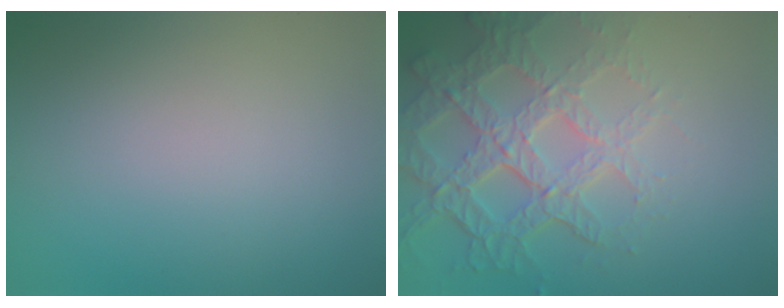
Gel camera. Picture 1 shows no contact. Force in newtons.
{"total": 7.3, "press": 5.2, "slide": 5.2}